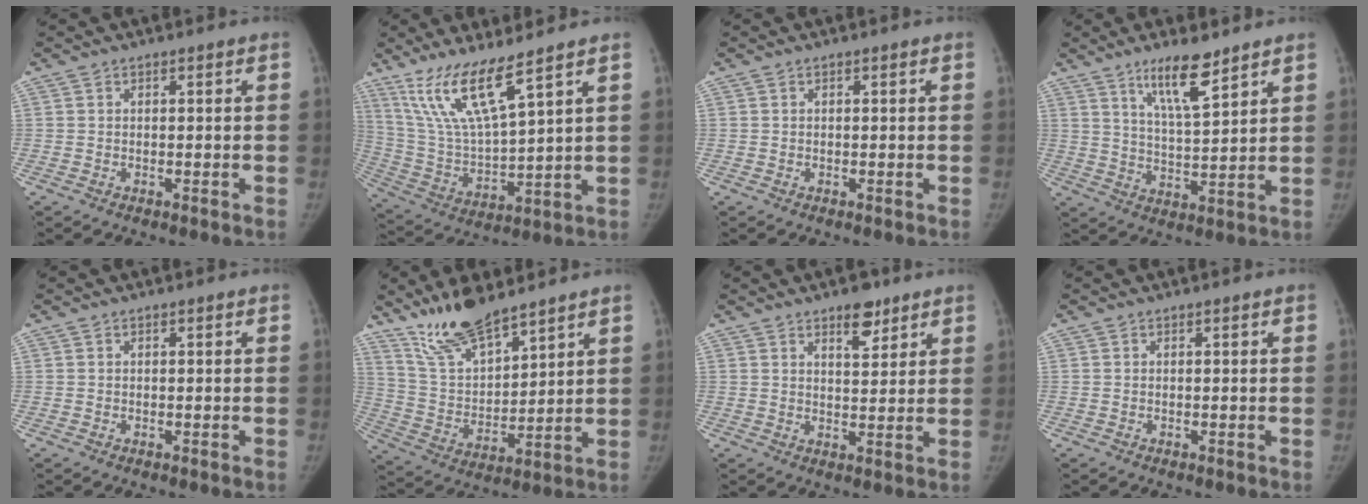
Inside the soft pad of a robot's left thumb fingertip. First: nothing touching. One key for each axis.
{"total": 13.6, "fx": 9.2, "fy": 2.0, "fz": 9.8, "tx": -0.192, "ty": -0.052, "tz": 0.199}
{"total": 0.0}
{"total": 9.5, "fx": 6.5, "fy": 2.0, "fz": 6.7, "tx": -0.109, "ty": -0.045, "tz": 0.120}
{"total": 0.0}
{"total": 13.4, "fx": 10.9, "fy": 4.0, "fz": 6.7, "tx": -0.104, "ty": -0.062, "tz": 0.217}
{"total": 5.6, "fx": 3.8, "fy": 2.5, "fz": 3.4, "tx": -0.029, "ty": -0.024, "tz": 0.057}
{"total": 0.0}